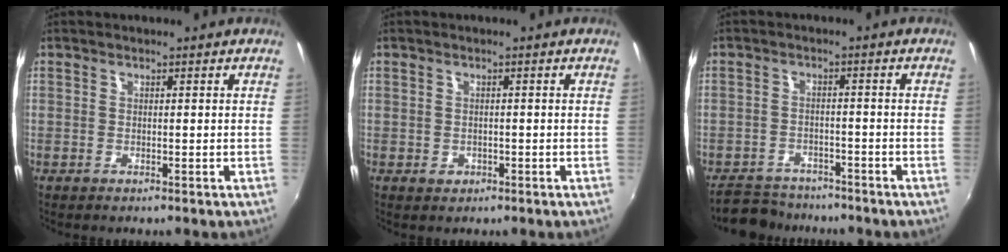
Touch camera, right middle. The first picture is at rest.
{"total": 2.7, "force": [-0.7, 2.4, 1.2], "torque": [-0.021, -0.003, -0.007]}
{"total": 9.8, "force": [-8.4, 4.3, 2.7], "torque": [-0.078, -0.003, -0.129]}